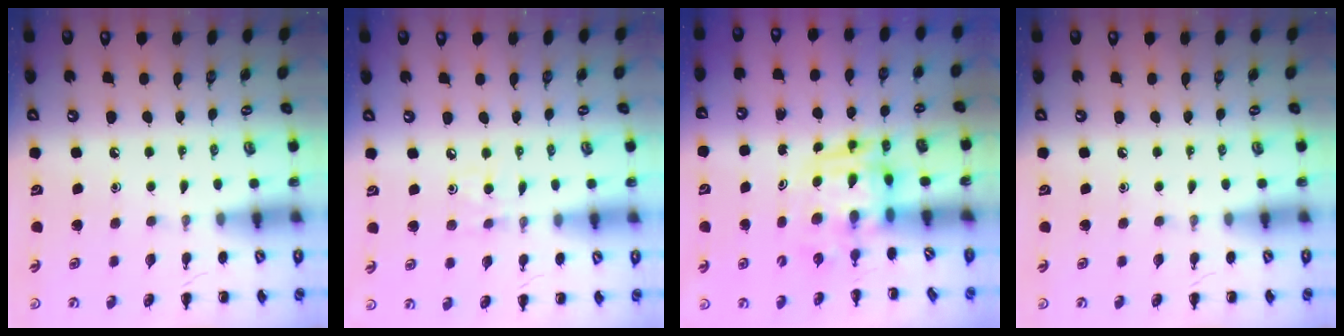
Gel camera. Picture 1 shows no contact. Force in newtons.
{"total": 4.5, "press": 4.3, "slide": 1.5}
{"total": 3.9, "press": 3.8, "slide": 0.7}
{"total": 0.0}